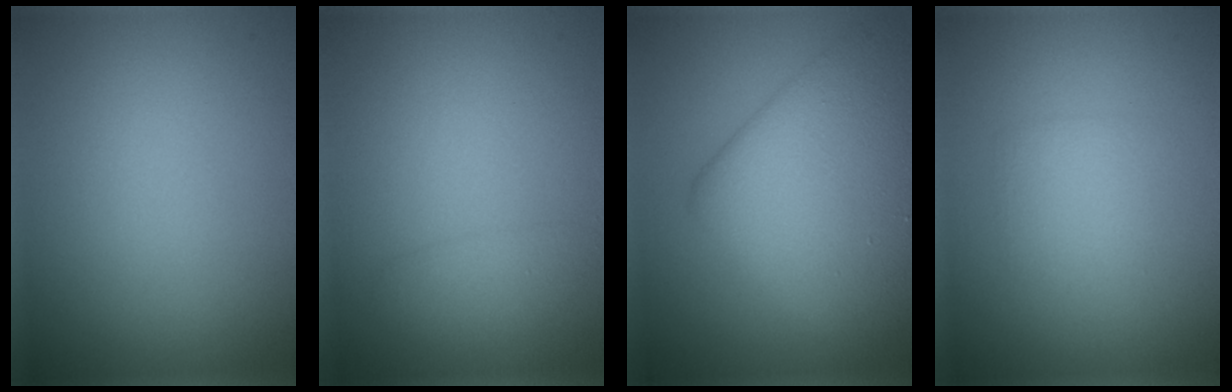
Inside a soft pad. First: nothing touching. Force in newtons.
{"total": 1.4, "press": 1.4, "slide": 0.1}
{"total": 8.7, "press": 8.7, "slide": 0.2}
{"total": 1.9, "press": 1.9, "slide": 0.1}